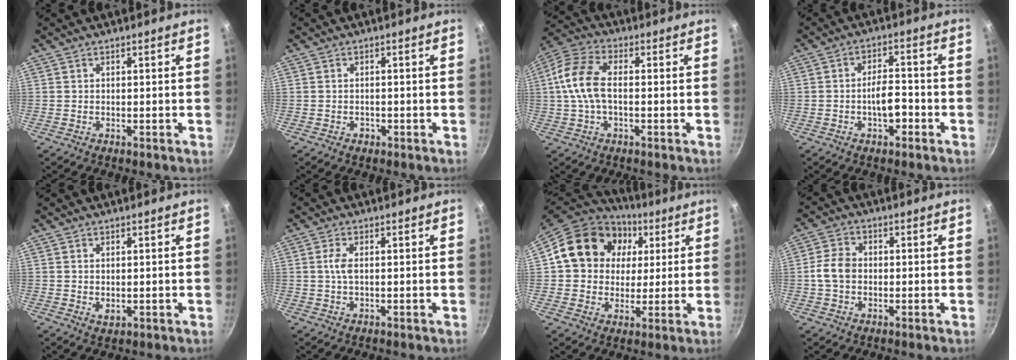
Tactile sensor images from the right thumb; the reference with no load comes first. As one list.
[{"total": 1.2, "force": [-0.6, 0.9, 0.5], "torque": [-0.007, 0.003, -0.005]}, {"total": 10.2, "force": [0.0, 5.4, 8.6], "torque": [-0.182, 0.028, -0.014]}, {"total": 5.9, "force": [-2.2, 2.8, 4.7], "torque": [-0.057, 0.027, -0.036]}, {"total": 1.9, "force": [0.2, 1.2, 1.4], "torque": [-0.023, -0.003, 0.005]}, {"total": 2.5, "force": [0.2, 1.0, 2.3], "torque": [-0.058, 0.004, 0.003]}, {"total": 18.0, "force": [4.6, 15.1, 8.8], "torque": [-0.134, 0.015, 0.067]}, {"total": 5.6, "force": [-0.4, 4.3, 3.5], "torque": [-0.059, 0.015, -0.015]}]